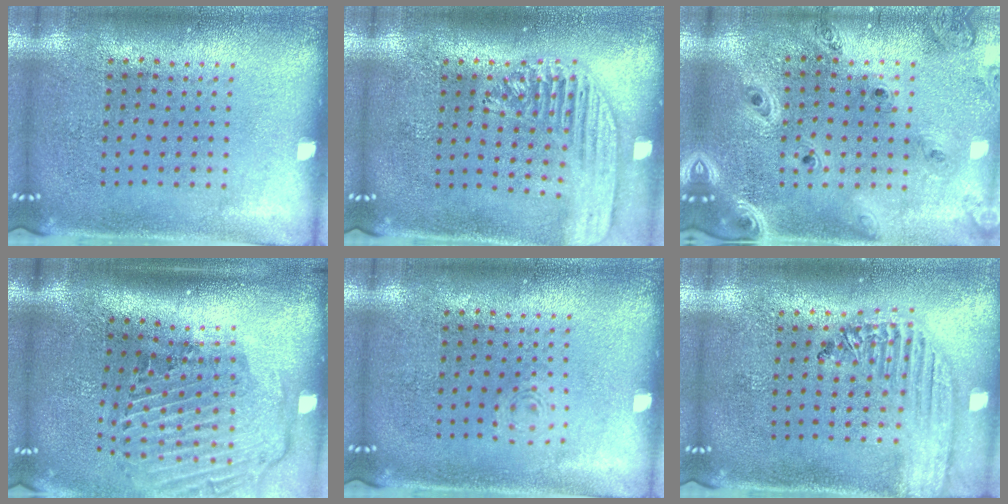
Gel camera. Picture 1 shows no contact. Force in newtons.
{"total": 1.8, "press": 1.6, "slide": 0.8}
{"total": 1.5, "press": 1.5, "slide": 0.3}
{"total": 2.9, "press": 2.0, "slide": 2.1}
{"total": 0.6, "press": 0.6, "slide": 0.1}
{"total": 1.9, "press": 1.7, "slide": 0.7}